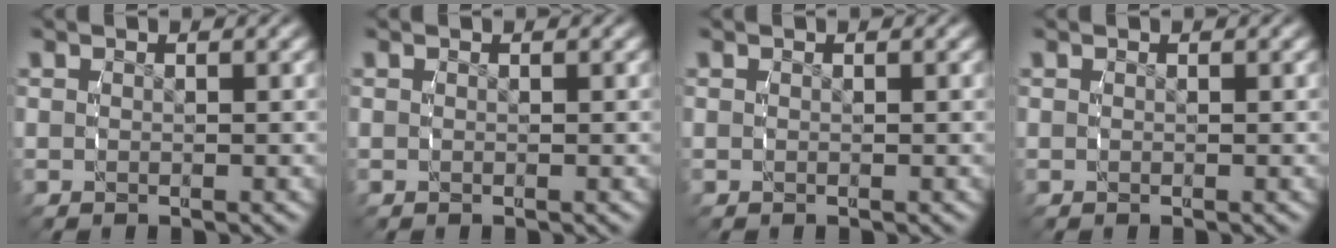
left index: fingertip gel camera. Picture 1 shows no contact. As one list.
[{"total": 0.0}, {"total": 0.0}, {"total": 0.0}]